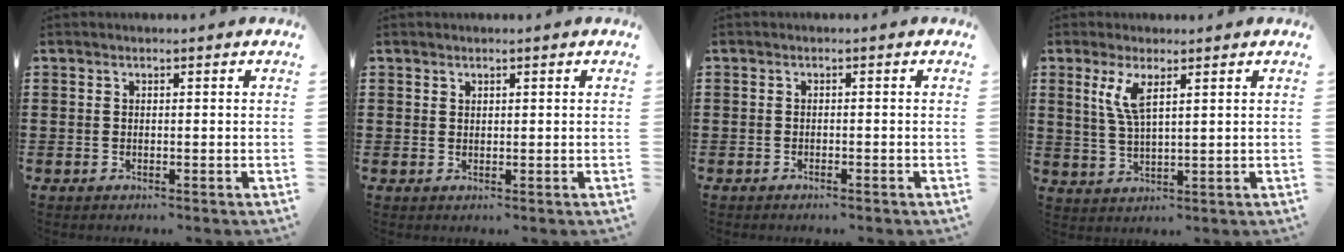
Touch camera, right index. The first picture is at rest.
{"total": 0.7, "force": [0.6, 0.4, 0.1], "torque": [-0.002, 0.002, 0.012]}
{"total": 0.9, "force": [-0.8, -0.1, 0.2], "torque": [-0.007, -0.005, -0.016]}
{"total": 4.7, "force": [2.2, 1.2, 4.0], "torque": [-0.085, 0.003, 0.037]}